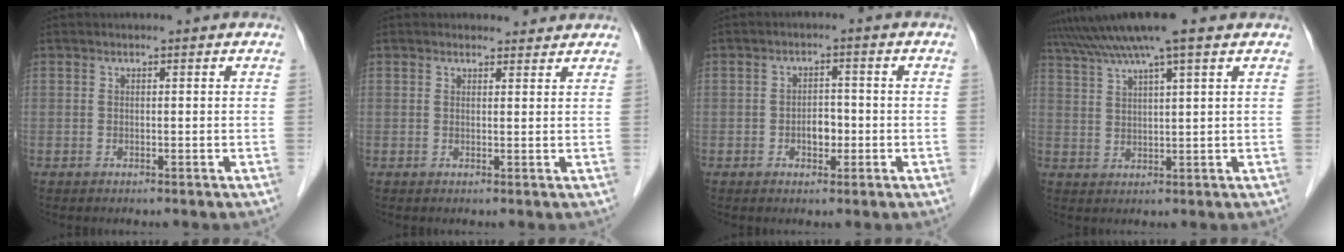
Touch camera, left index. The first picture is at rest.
{"total": 2.1, "force": [1.9, 0.9, -0.2], "torque": [0.004, 0.003, 0.018]}
{"total": 2.9, "force": [-1.0, 1.8, 2.2], "torque": [-0.031, 0.007, -0.013]}
{"total": 9.4, "force": [7.4, -0.9, 5.8], "torque": [-0.105, 0.032, 0.118]}